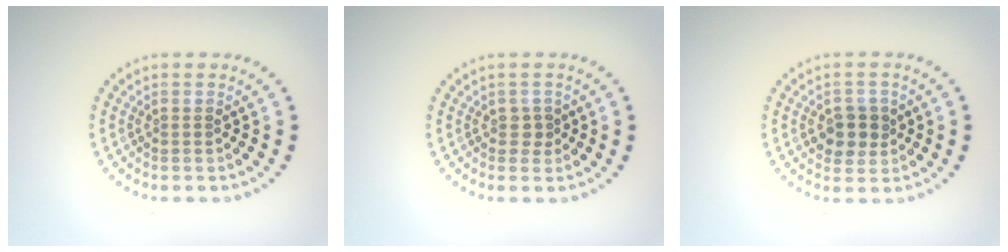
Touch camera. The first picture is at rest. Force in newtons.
{"total": 1.0, "press": 0.9, "slide": 0.4}
{"total": 2.8, "press": 2.8, "slide": 0.7}